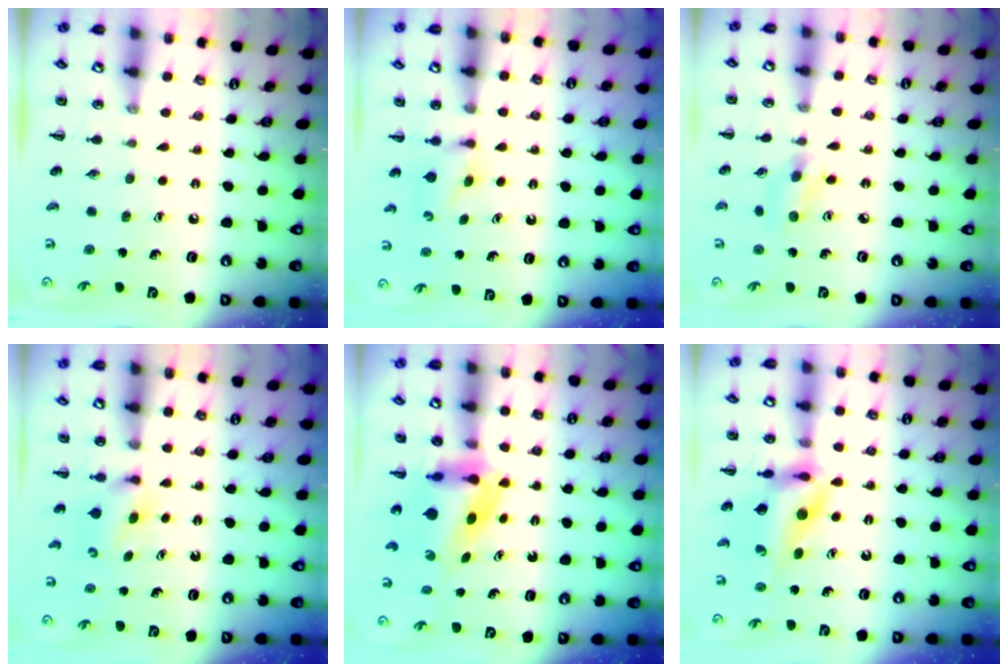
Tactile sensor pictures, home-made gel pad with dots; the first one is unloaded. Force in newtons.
{"total": 3.5, "press": 3.3, "slide": 1.0}
{"total": 2.8, "press": 2.7, "slide": 0.9}
{"total": 3.5, "press": 3.4, "slide": 1.0}
{"total": 5.7, "press": 5.7, "slide": 0.8}
{"total": 12.8, "press": 12.1, "slide": 4.3}